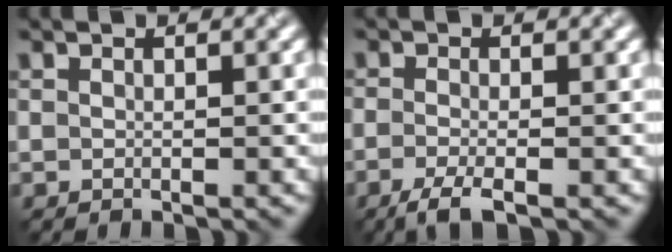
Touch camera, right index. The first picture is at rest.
{"total": 2.7, "force": [-1.6, 0.6, 2.0], "torque": [-0.045, -0.006, -0.038]}